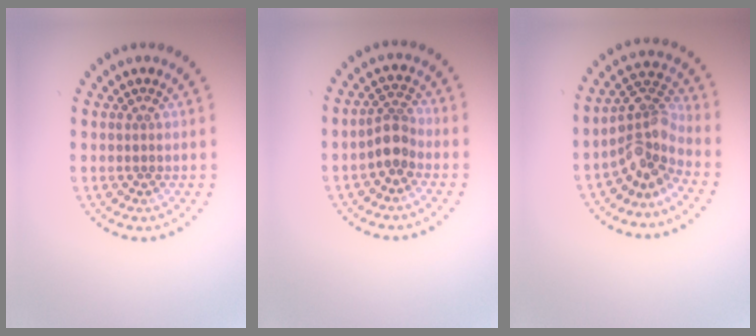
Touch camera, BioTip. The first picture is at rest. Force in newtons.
{"total": 2.4, "press": 2.0, "slide": 1.4}
{"total": 3.9, "press": 3.1, "slide": 2.4}